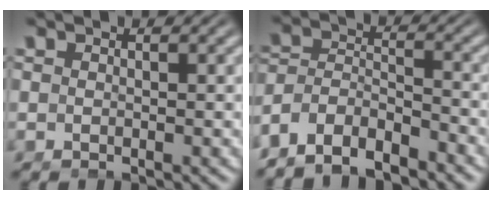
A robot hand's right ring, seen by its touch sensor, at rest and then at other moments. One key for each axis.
{"total": 8.6, "fx": -4.7, "fy": 6.7, "fz": 2.6, "tx": -0.084, "ty": -0.033, "tz": -0.084}